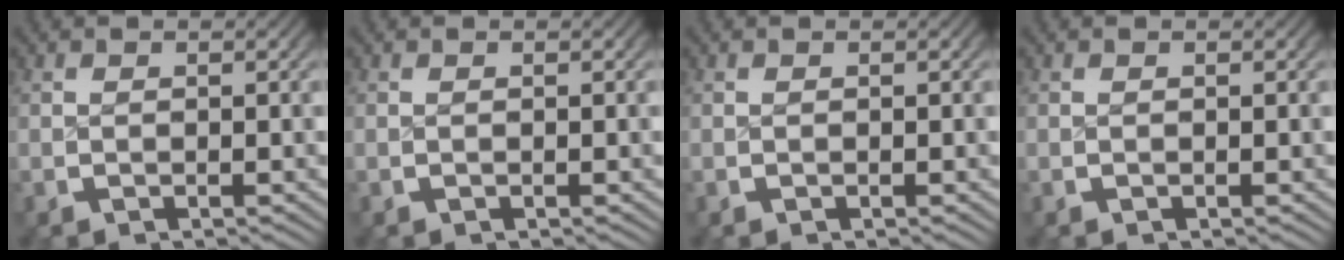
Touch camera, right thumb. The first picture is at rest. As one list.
[{"total": 0.0}, {"total": 0.0}, {"total": 0.0}]